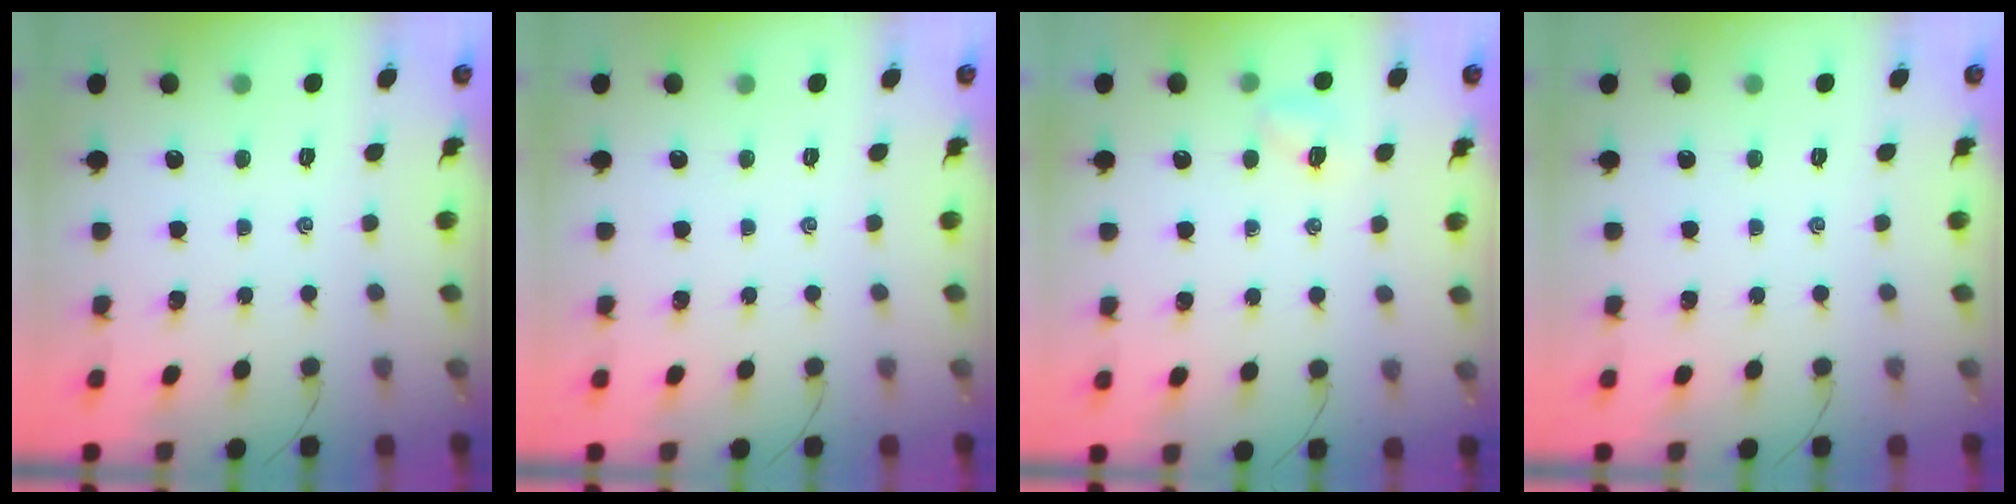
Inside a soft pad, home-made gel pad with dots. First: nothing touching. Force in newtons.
{"total": 0.0}
{"total": 5.3, "press": 5.1, "slide": 1.3}
{"total": 0.0}